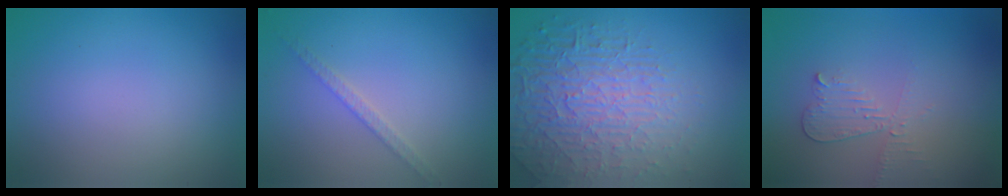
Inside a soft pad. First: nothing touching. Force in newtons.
{"total": 1.7, "press": 1.7, "slide": 0.2}
{"total": 7.4, "press": 5.4, "slide": 5.0}
{"total": 2.2, "press": 2.2, "slide": 0.2}